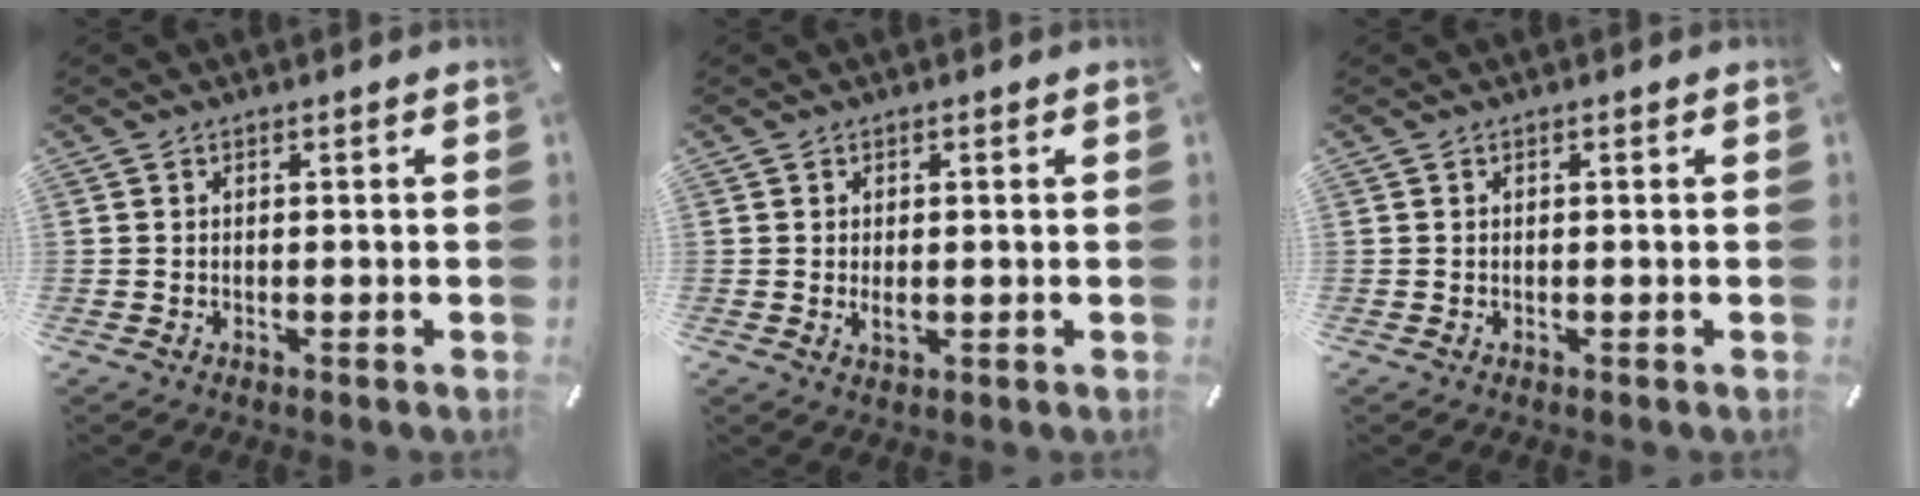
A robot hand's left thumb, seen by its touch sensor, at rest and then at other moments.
{"total": 1.8, "force": [0.0, 1.0, 1.5], "torque": [-0.025, -0.003, -0.001]}
{"total": 0.0}